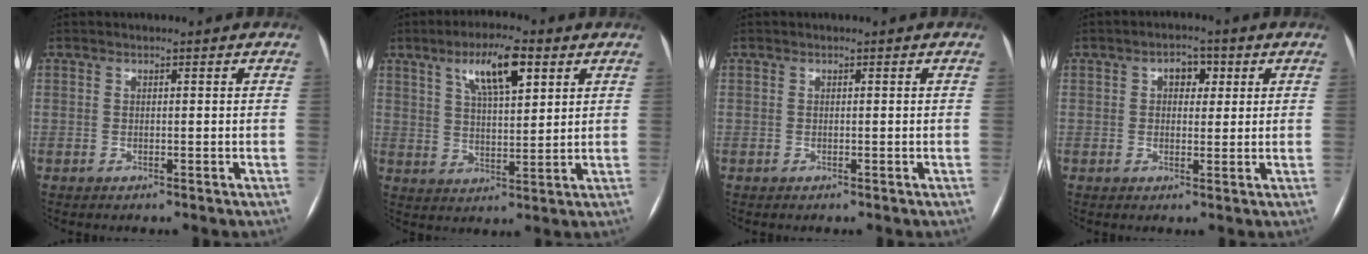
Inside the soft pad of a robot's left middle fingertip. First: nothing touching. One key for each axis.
{"total": 9.3, "fx": 4.8, "fy": 2.3, "fz": 7.6, "tx": -0.135, "ty": 0.011, "tz": 0.083}
{"total": 0.0}
{"total": 3.5, "fx": 1.2, "fy": 2.2, "fz": 2.4, "tx": -0.036, "ty": 0.015, "tz": 0.018}